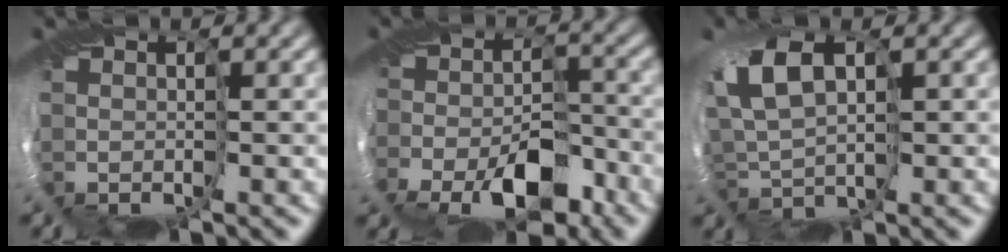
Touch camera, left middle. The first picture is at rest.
{"total": 3.8, "force": [-2.7, 2.0, 1.7], "torque": [-0.013, -0.012, -0.044]}
{"total": 6.2, "force": [-1.0, 3.6, 5.0], "torque": [-0.107, -0.009, -0.022]}